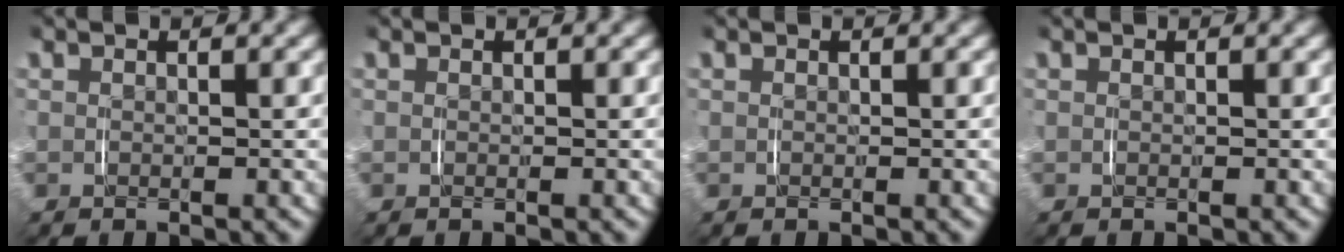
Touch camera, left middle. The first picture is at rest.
{"total": 0.0}
{"total": 0.0}
{"total": 0.0}